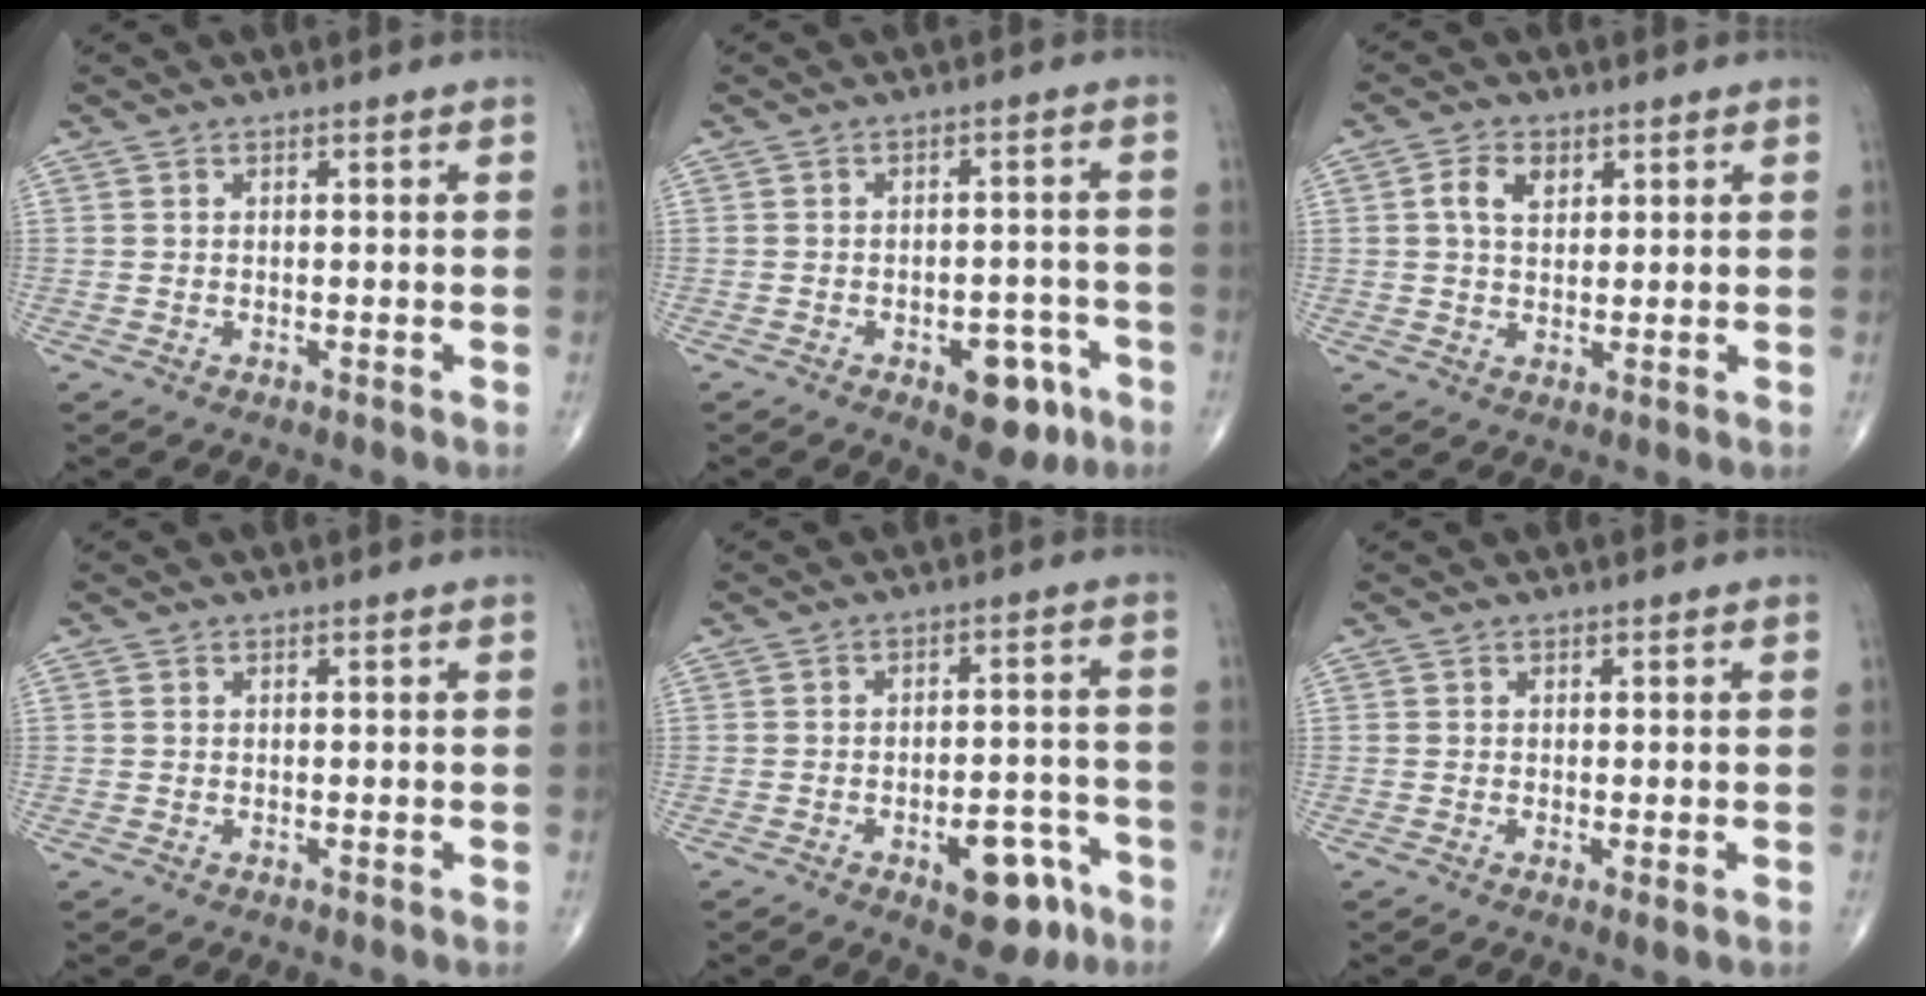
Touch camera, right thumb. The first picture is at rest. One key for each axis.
{"total": 7.9, "fx": -4.0, "fy": 4.3, "fz": 5.3, "tx": -0.040, "ty": 0.029, "tz": -0.045}
{"total": 4.5, "fx": 1.5, "fy": 2.9, "fz": 3.1, "tx": -0.053, "ty": -0.001, "tz": 0.026}
{"total": 0.0}
{"total": 9.5, "fx": -4.9, "fy": 4.6, "fz": 6.7, "tx": -0.064, "ty": 0.037, "tz": -0.059}
{"total": 1.3, "fx": -0.3, "fy": 0.1, "fz": 1.2, "tx": -0.027, "ty": -0.007, "tz": -0.006}